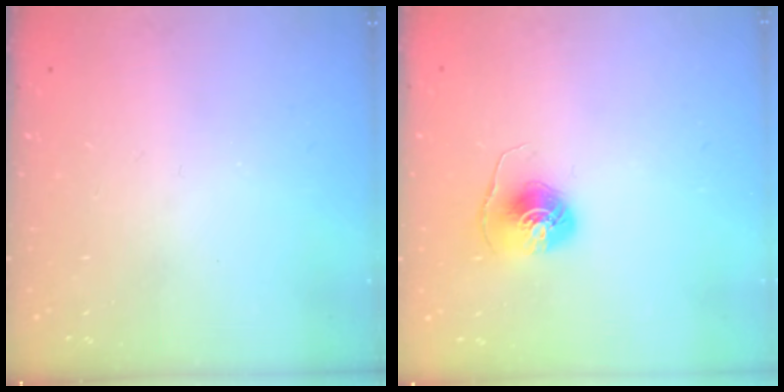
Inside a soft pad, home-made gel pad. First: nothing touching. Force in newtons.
{"total": 7.8, "press": 7.8, "slide": 0.3}